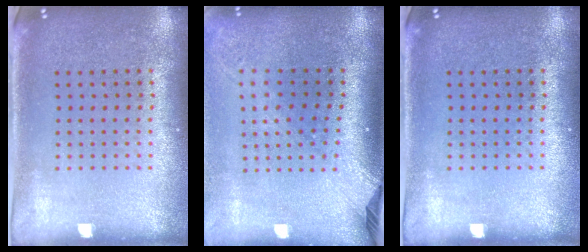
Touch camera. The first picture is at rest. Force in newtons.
{"total": 2.3, "press": 1.7, "slide": 1.5}
{"total": 0.0}